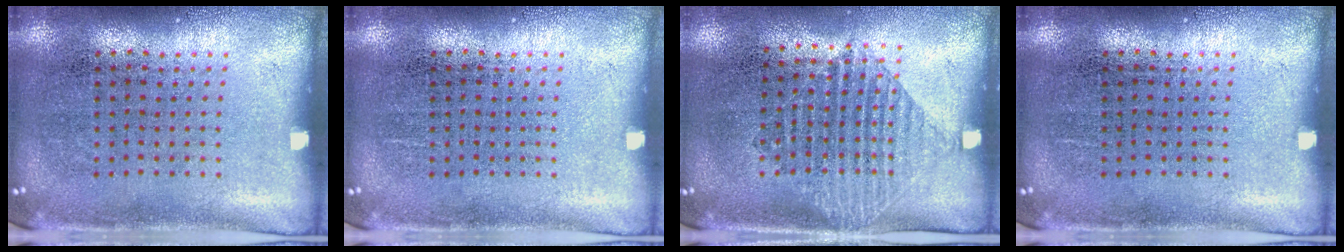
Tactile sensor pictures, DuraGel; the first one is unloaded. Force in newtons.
{"total": 0.0}
{"total": 1.2, "press": 1.0, "slide": 0.6}
{"total": 0.0}